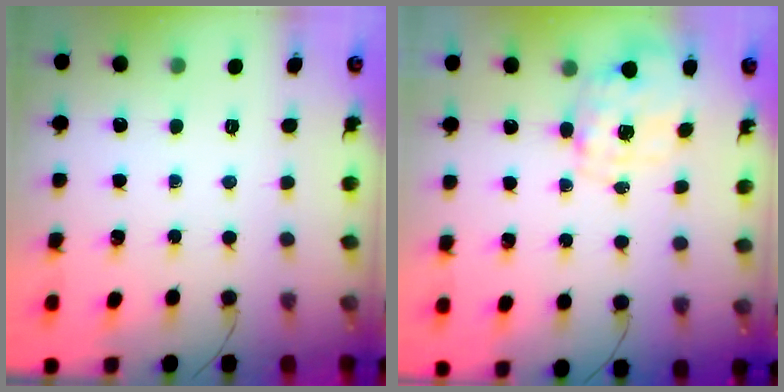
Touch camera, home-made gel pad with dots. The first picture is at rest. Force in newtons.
{"total": 2.7, "press": 2.6, "slide": 0.9}